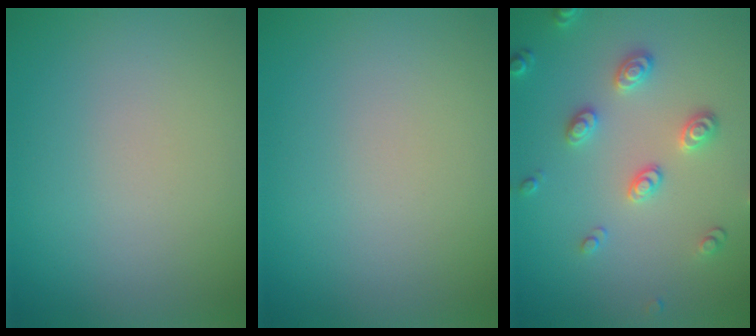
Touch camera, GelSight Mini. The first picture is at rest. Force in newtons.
{"total": 0.0}
{"total": 2.9, "press": 2.7, "slide": 1.1}